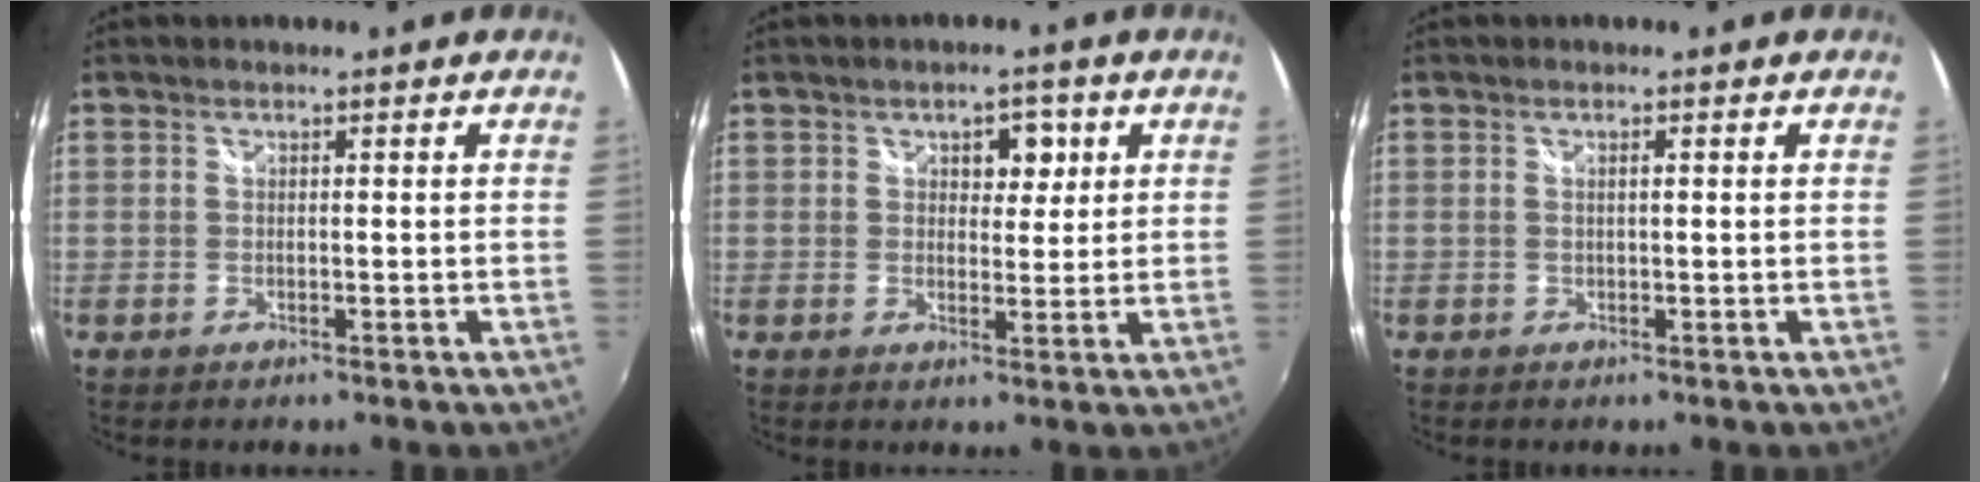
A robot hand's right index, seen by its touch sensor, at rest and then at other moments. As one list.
[{"total": 3.9, "force": [1.4, 2.7, 2.4], "torque": [-0.029, 0.010, 0.022]}, {"total": 1.0, "force": [0.3, 0.0, 1.0], "torque": [-0.018, 0.002, 0.004]}]